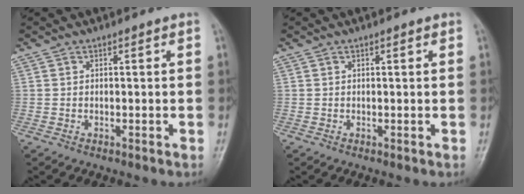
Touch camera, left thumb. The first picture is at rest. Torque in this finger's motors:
{"motor_torque": [-0.30, -0.11, -0.16, -0.17, 0.01]}